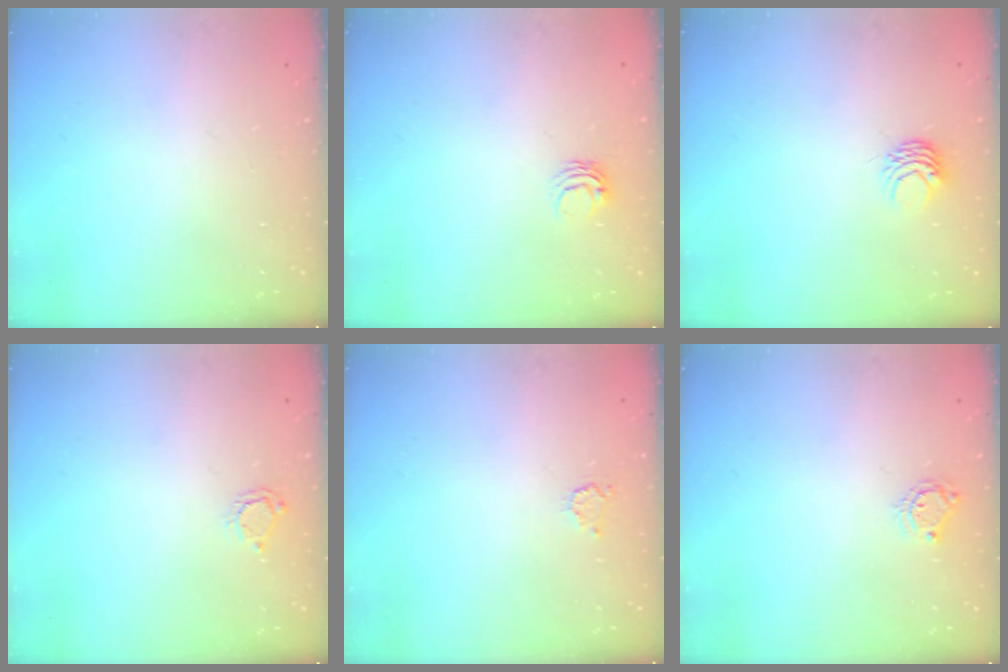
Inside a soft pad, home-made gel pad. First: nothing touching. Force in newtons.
{"total": 4.9, "press": 4.9, "slide": 0.3}
{"total": 3.9, "press": 3.9, "slide": 0.3}
{"total": 3.8, "press": 3.8, "slide": 0.2}
{"total": 3.5, "press": 3.4, "slide": 0.5}
{"total": 5.0, "press": 5.0, "slide": 0.4}